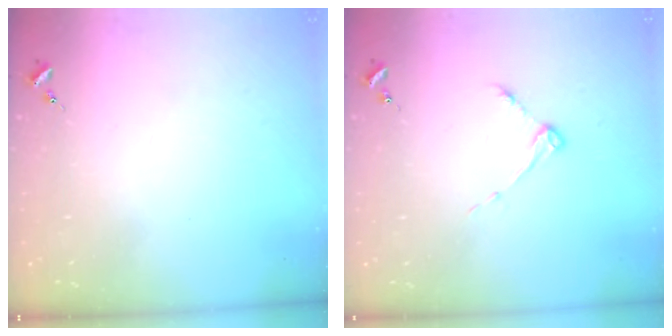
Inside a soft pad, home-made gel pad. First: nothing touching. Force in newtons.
{"total": 3.7, "press": 3.7, "slide": 0.5}